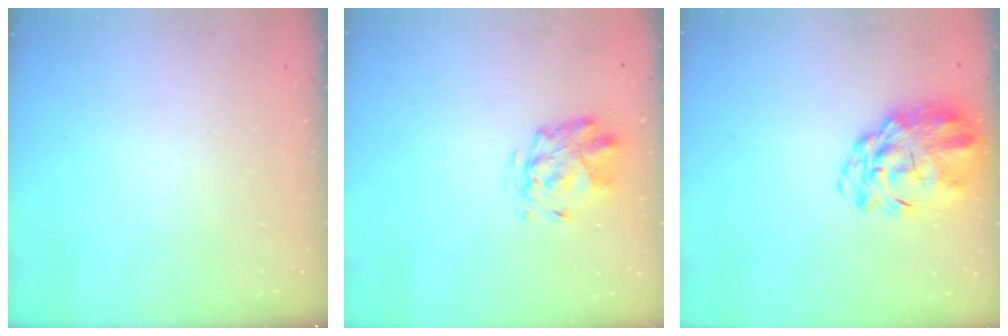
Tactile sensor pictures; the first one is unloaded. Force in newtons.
{"total": 2.8, "press": 2.4, "slide": 1.4}
{"total": 6.4, "press": 6.0, "slide": 2.5}